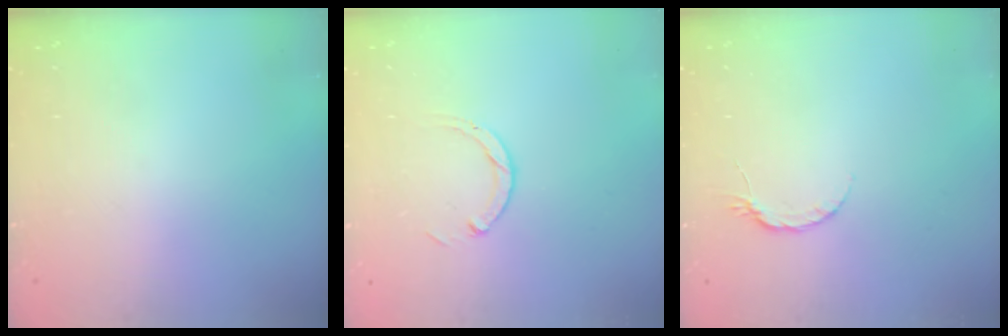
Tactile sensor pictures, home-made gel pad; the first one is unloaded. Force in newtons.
{"total": 3.0, "press": 2.9, "slide": 0.4}
{"total": 5.3, "press": 5.2, "slide": 0.6}